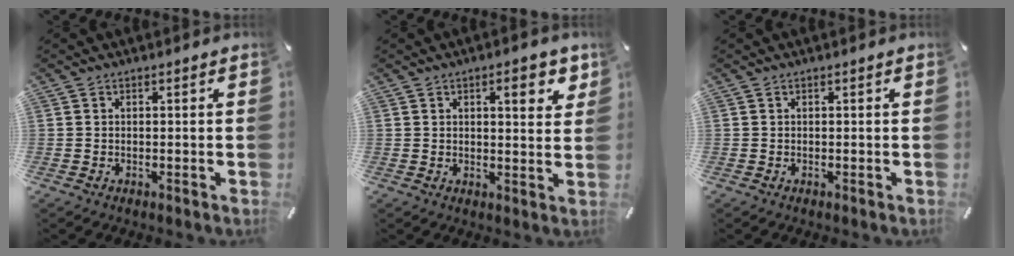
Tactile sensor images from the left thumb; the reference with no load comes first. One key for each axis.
{"total": 5.9, "fx": 3.0, "fy": 2.0, "fz": 4.7, "tx": -0.059, "ty": -0.010, "tz": 0.042}
{"total": 0.0}